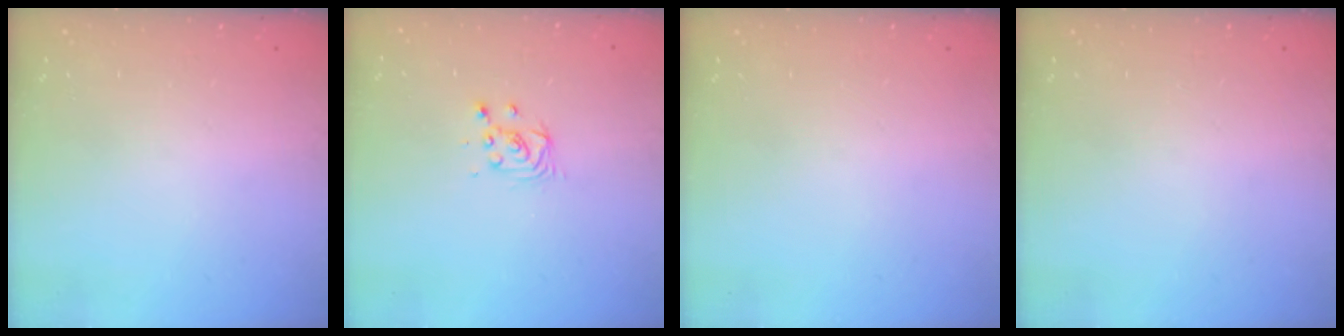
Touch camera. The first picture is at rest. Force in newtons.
{"total": 3.4, "press": 3.4, "slide": 0.4}
{"total": 0.0}
{"total": 0.0}